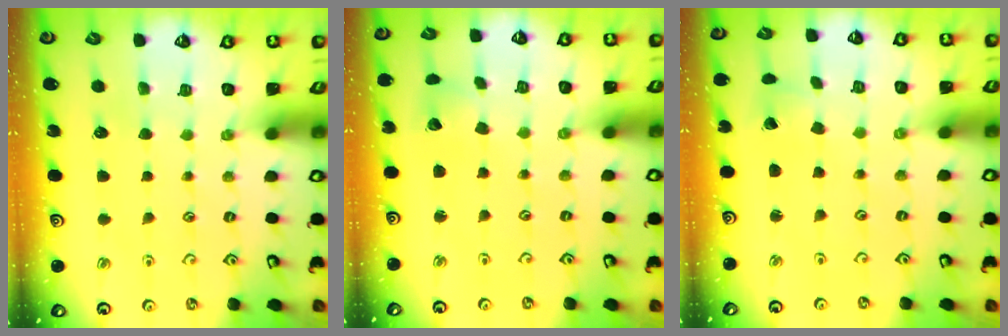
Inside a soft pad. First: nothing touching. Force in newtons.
{"total": 2.8, "press": 2.8, "slide": 0.3}
{"total": 1.8, "press": 1.8, "slide": 0.2}